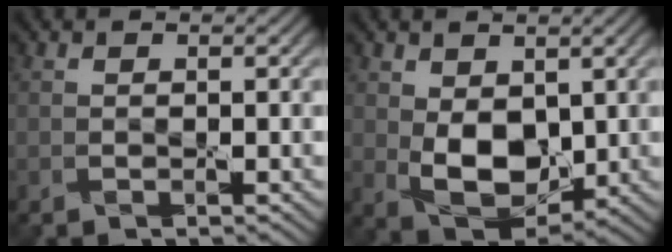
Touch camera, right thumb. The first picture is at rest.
{"total": 7.3, "force": [0.8, 4.8, 5.5], "torque": [-0.117, -0.014, 0.021]}